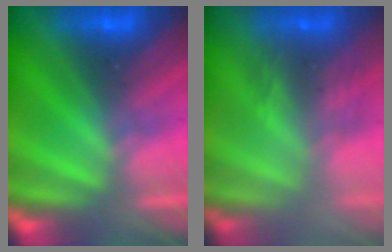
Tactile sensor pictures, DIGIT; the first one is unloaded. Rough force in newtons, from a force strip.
{"total": 3.5}